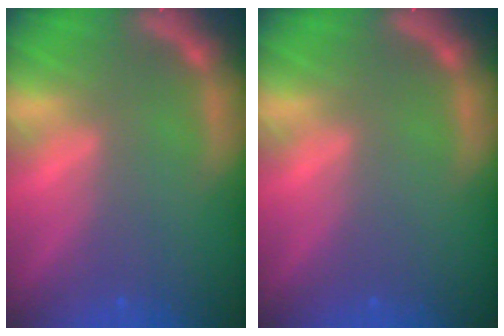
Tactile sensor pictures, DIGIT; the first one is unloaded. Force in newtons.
{"total": 0.0}